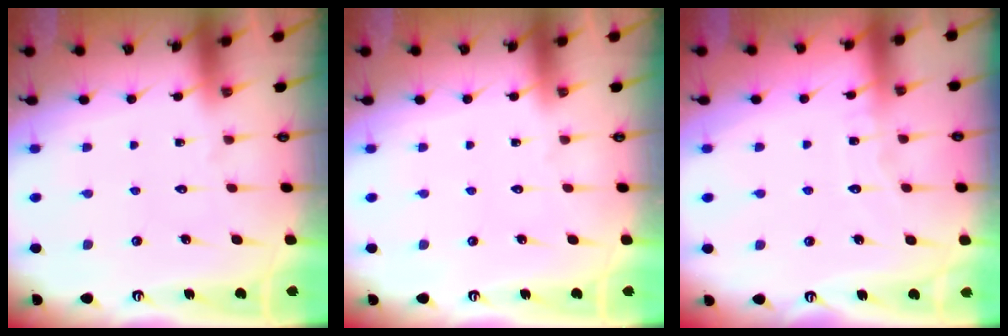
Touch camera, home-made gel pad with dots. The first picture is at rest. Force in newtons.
{"total": 0.0}
{"total": 4.7, "press": 4.7, "slide": 0.5}